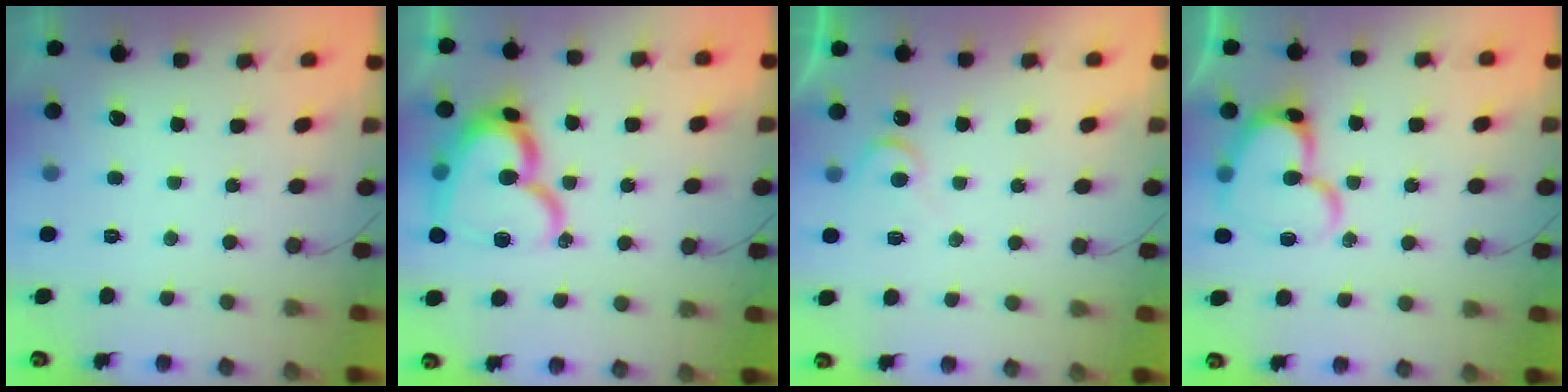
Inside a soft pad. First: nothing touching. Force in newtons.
{"total": 19.7, "press": 19.6, "slide": 1.8}
{"total": 6.1, "press": 6.0, "slide": 0.6}
{"total": 15.0, "press": 14.8, "slide": 1.8}